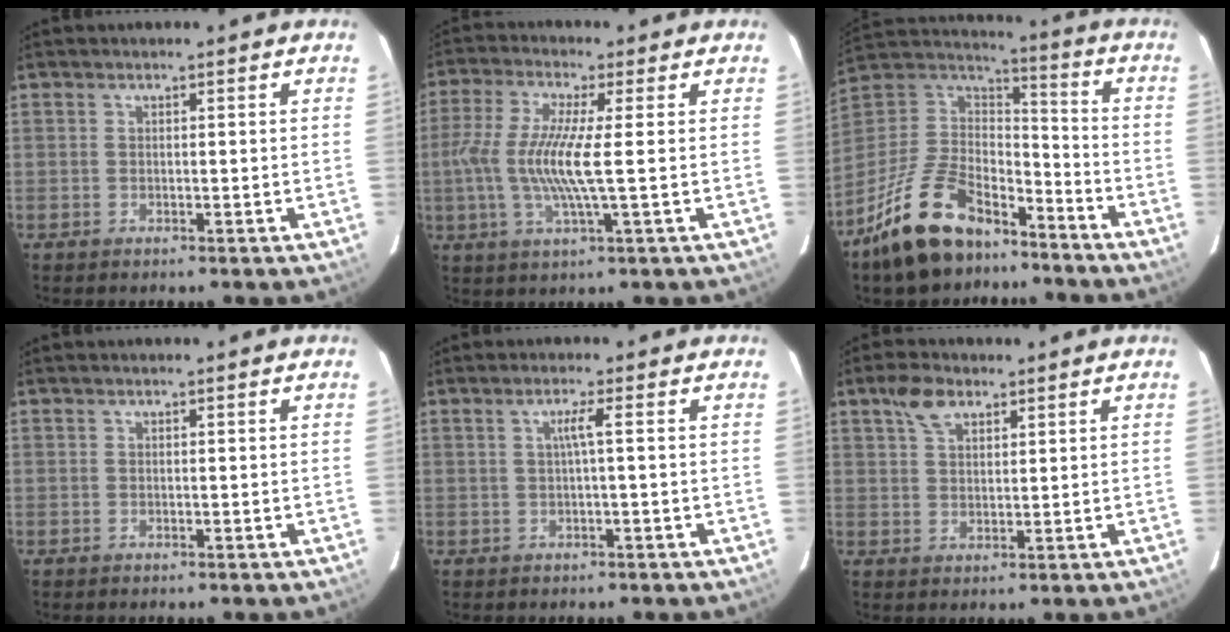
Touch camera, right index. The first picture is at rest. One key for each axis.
{"total": 10.2, "fx": -0.9, "fy": 0.3, "fz": 10.1, "tx": -0.207, "ty": -0.006, "tz": -0.017}
{"total": 20.5, "fx": -14.4, "fy": 9.9, "fz": 10.6, "tx": -0.234, "ty": 0.005, "tz": -0.243}
{"total": 0.0}
{"total": 2.0, "fx": -0.1, "fy": -0.7, "fz": 1.9, "tx": -0.036, "ty": 0.000, "tz": 0.000}
{"total": 5.1, "fx": 3.0, "fy": 2.8, "fz": 3.0, "tx": -0.054, "ty": 0.015, "tz": 0.057}